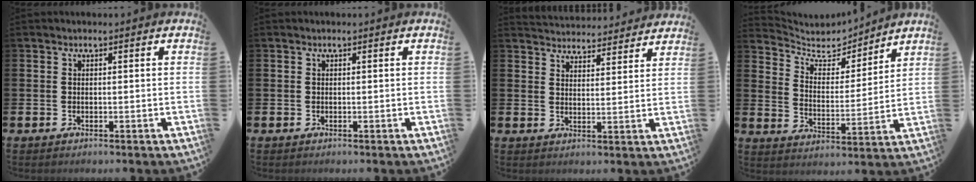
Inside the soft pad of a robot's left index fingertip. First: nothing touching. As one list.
[{"total": 0.0}, {"total": 4.6, "force": [4.5, 0.7, -0.2], "torque": [-0.001, -0.037, 0.079]}, {"total": 5.8, "force": [5.3, 2.2, 0.6], "torque": [-0.054, -0.043, 0.090]}]